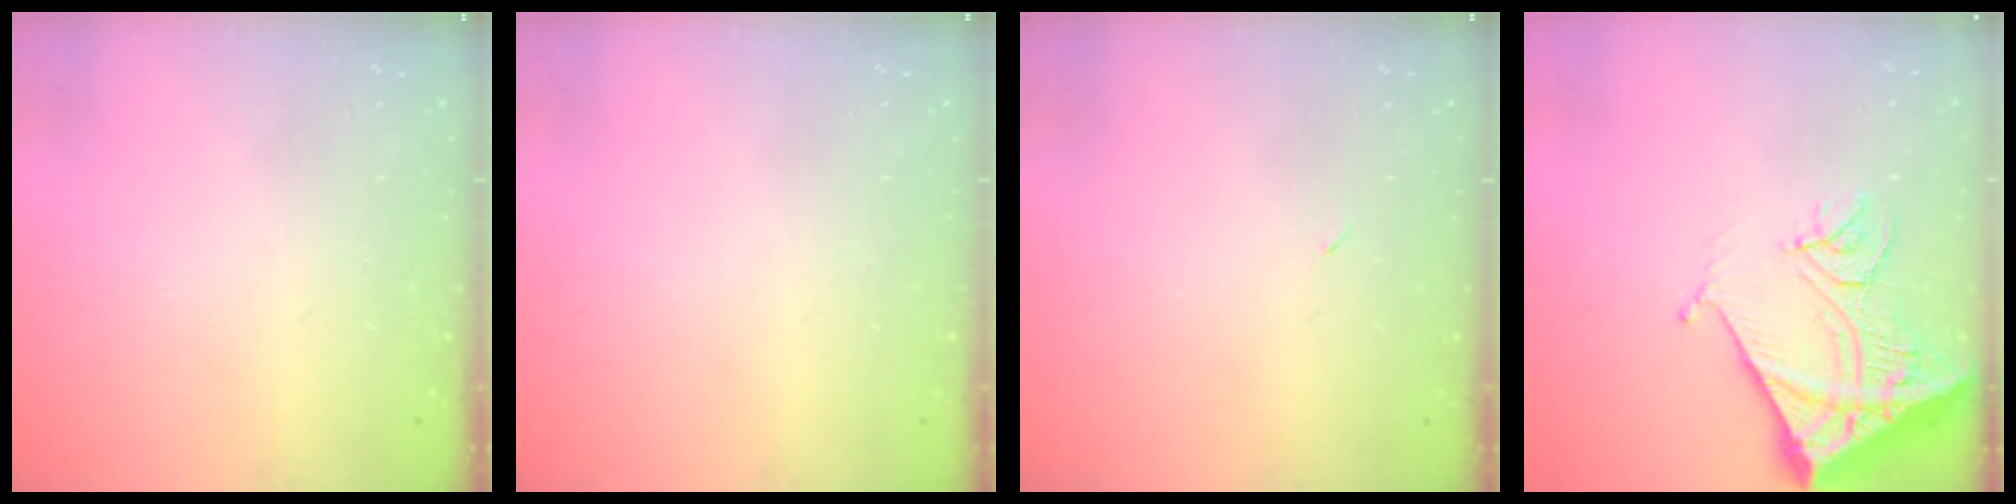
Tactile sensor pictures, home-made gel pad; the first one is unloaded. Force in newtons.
{"total": 0.0}
{"total": 2.2, "press": 1.8, "slide": 1.2}
{"total": 14.2, "press": 14.1, "slide": 1.5}